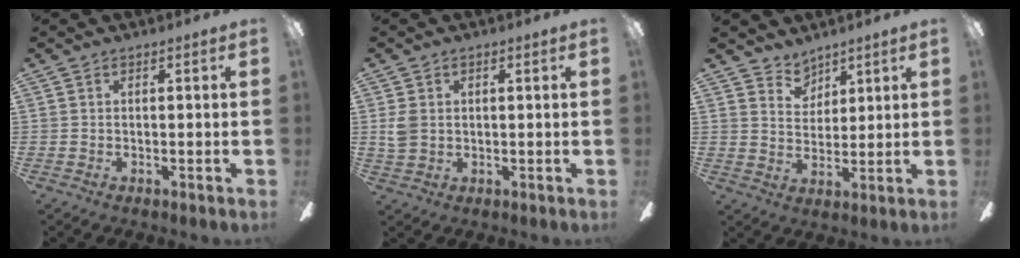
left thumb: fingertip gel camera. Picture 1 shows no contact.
{"total": 3.8, "force": [0.6, 2.9, 2.4], "torque": [-0.038, 0.004, 0.010]}
{"total": 5.6, "force": [4.6, 3.2, 0.0], "torque": [0.003, -0.029, 0.084]}